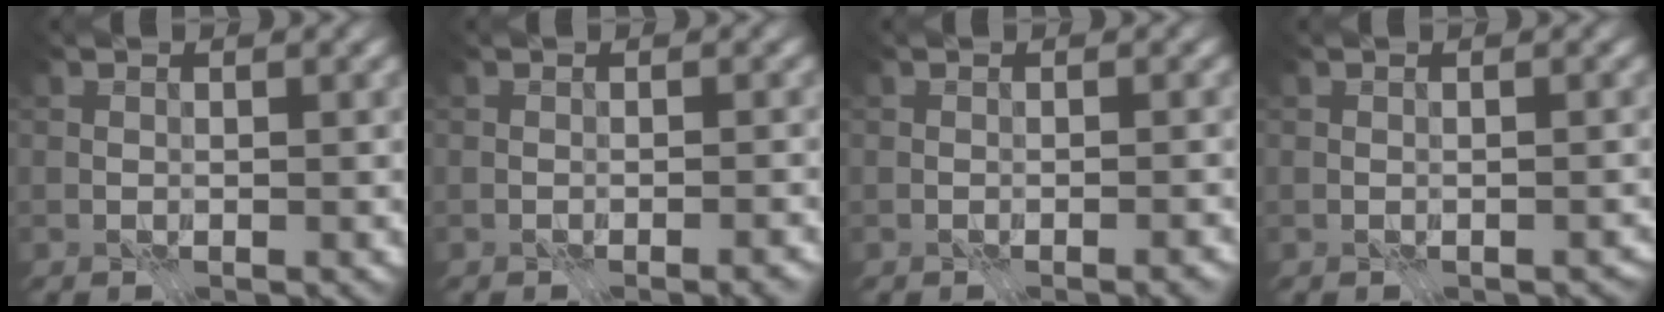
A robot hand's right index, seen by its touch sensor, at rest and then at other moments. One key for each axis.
{"total": 1.2, "fx": -0.9, "fy": 0.2, "fz": 0.7, "tx": -0.010, "ty": -0.002, "tz": -0.010}
{"total": 0.9, "fx": -0.7, "fy": 0.2, "fz": 0.5, "tx": -0.008, "ty": -0.004, "tz": -0.007}
{"total": 0.7, "fx": -0.4, "fy": 0.5, "fz": 0.3, "tx": -0.002, "ty": -0.007, "tz": -0.001}